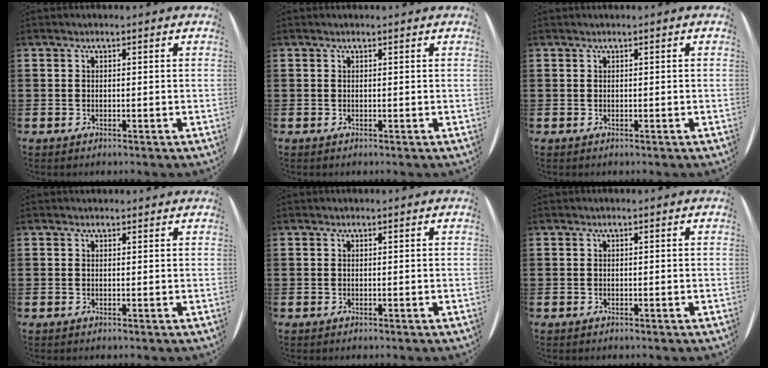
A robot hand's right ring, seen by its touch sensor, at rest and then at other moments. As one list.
[{"total": 0.0}, {"total": 0.0}, {"total": 0.0}, {"total": 0.0}, {"total": 0.0}]